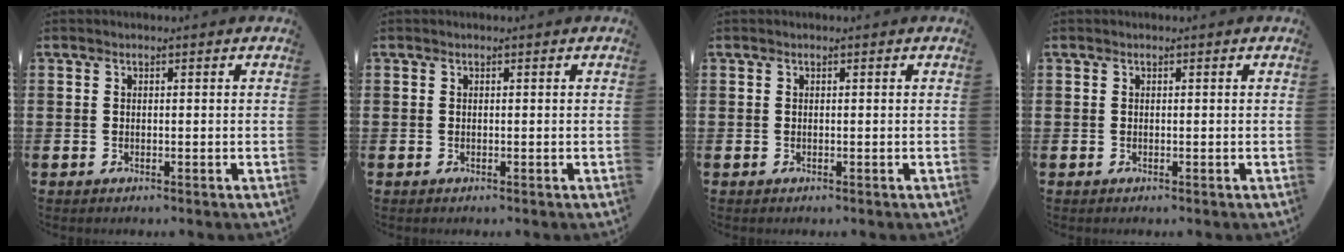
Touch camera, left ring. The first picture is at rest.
{"total": 0.0}
{"total": 0.0}
{"total": 0.0}